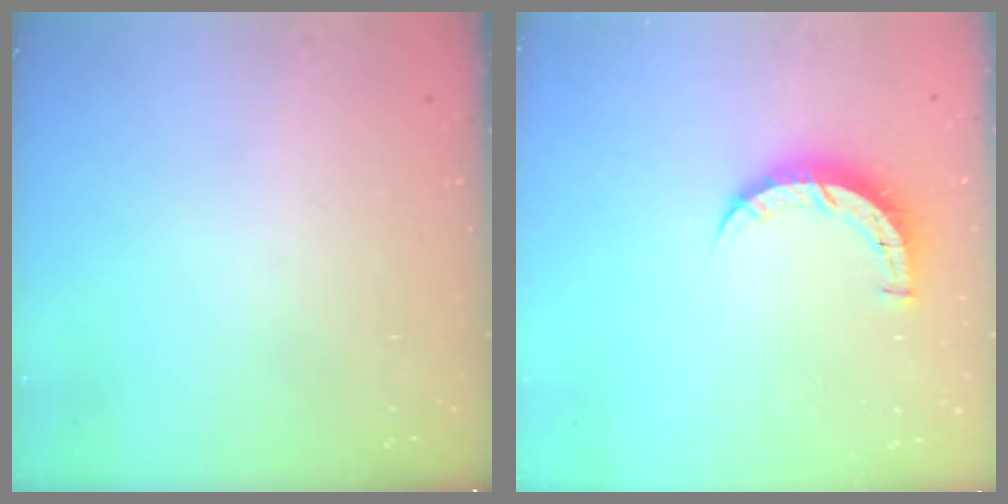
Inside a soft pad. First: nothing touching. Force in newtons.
{"total": 6.7, "press": 6.7, "slide": 0.6}